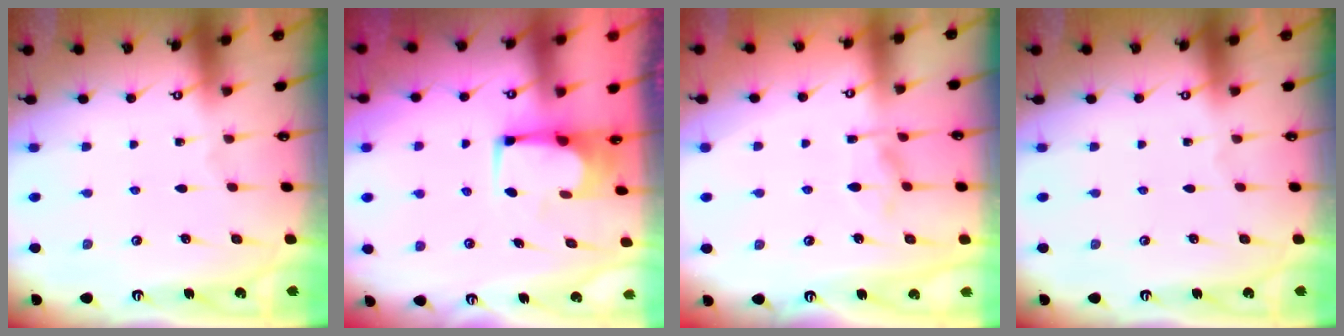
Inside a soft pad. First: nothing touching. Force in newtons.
{"total": 2.4, "press": 2.4, "slide": 0.2}
{"total": 2.9, "press": 2.6, "slide": 1.3}
{"total": 0.0}